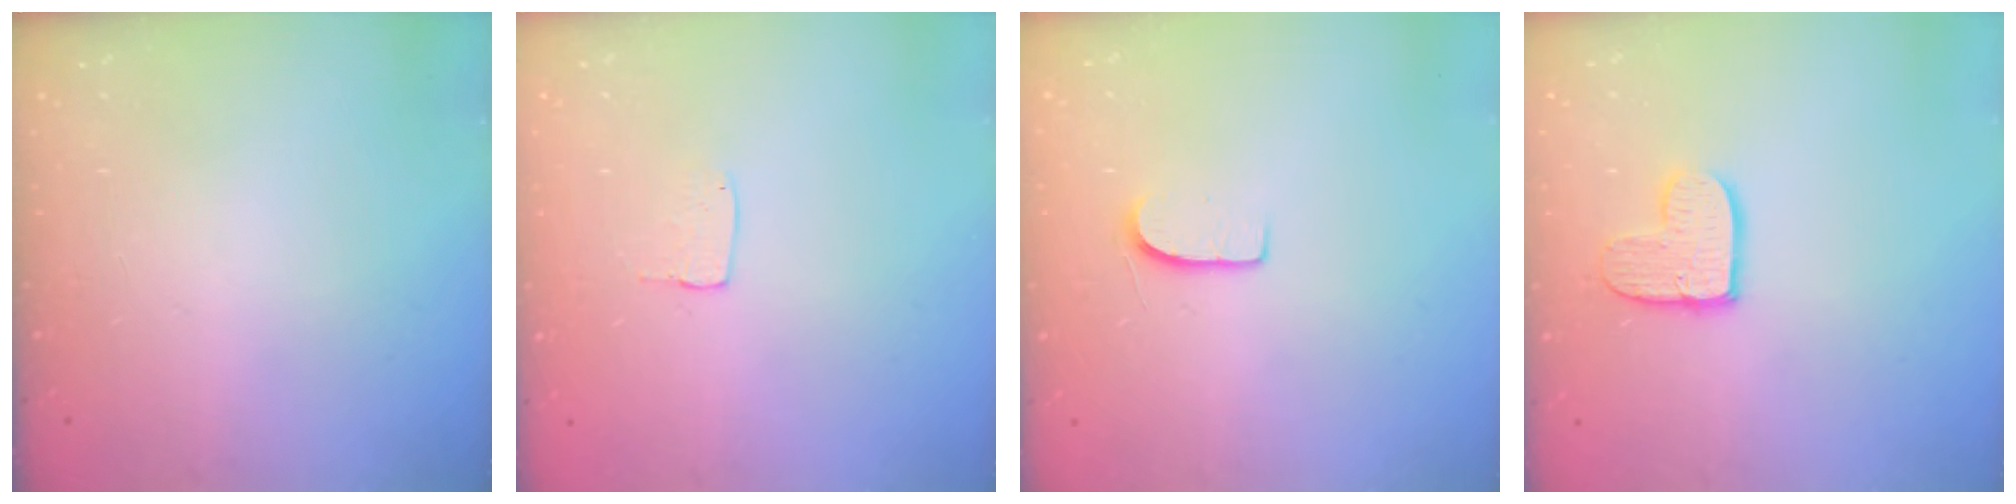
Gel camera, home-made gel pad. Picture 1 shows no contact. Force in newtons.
{"total": 3.4, "press": 3.4, "slide": 0.2}
{"total": 7.1, "press": 7.1, "slide": 0.6}
{"total": 9.4, "press": 9.3, "slide": 0.7}